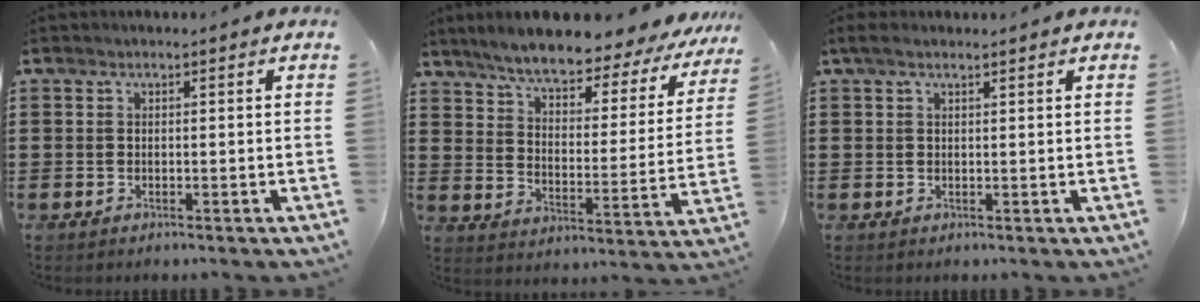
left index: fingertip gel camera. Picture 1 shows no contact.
{"total": 6.7, "force": [6.2, 0.5, 2.4], "torque": [-0.068, -0.042, 0.100]}
{"total": 1.5, "force": [0.9, 0.3, 1.1], "torque": [-0.023, 0.001, 0.017]}